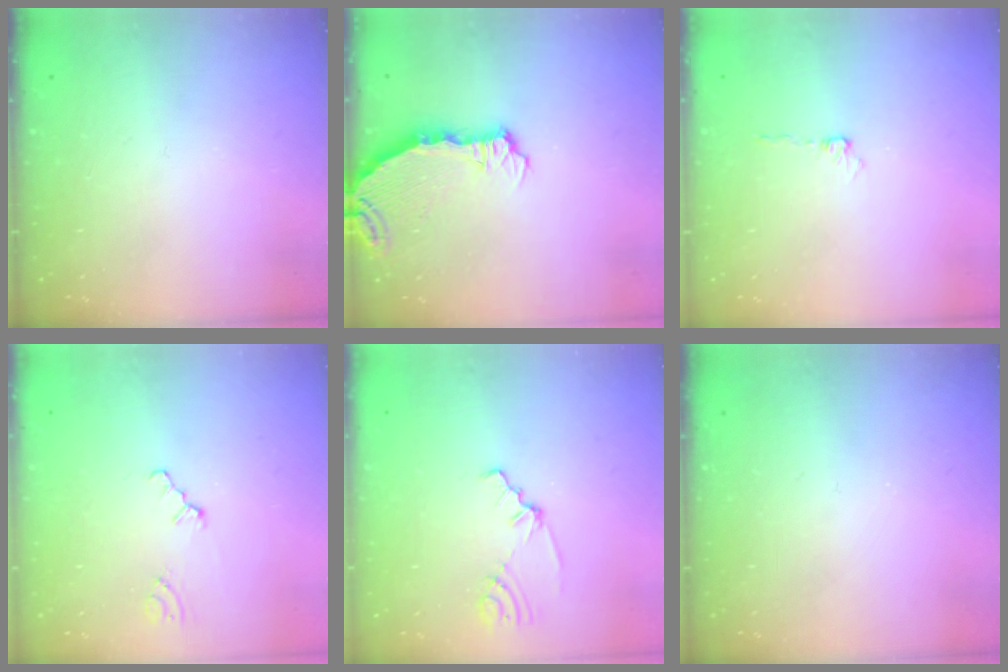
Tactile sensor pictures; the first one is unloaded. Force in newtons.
{"total": 7.6, "press": 5.6, "slide": 5.1}
{"total": 4.4, "press": 4.4, "slide": 0.5}
{"total": 0.0}
{"total": 2.1, "press": 2.1, "slide": 0.3}
{"total": 0.0}